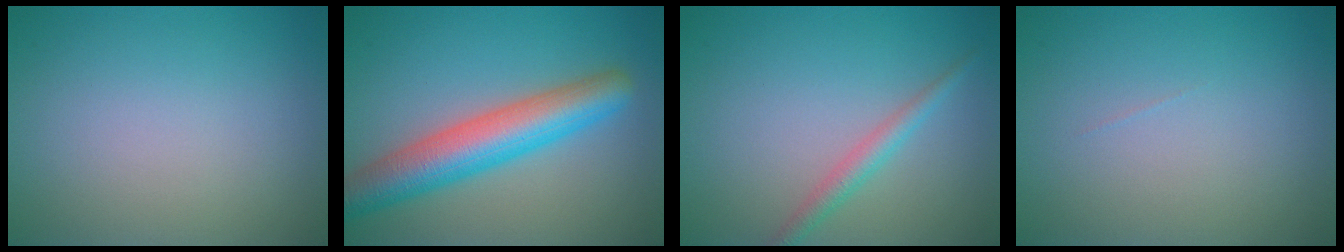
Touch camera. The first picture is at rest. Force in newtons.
{"total": 7.1, "press": 7.1, "slide": 0.1}
{"total": 1.9, "press": 1.9, "slide": 0.0}
{"total": 0.0}